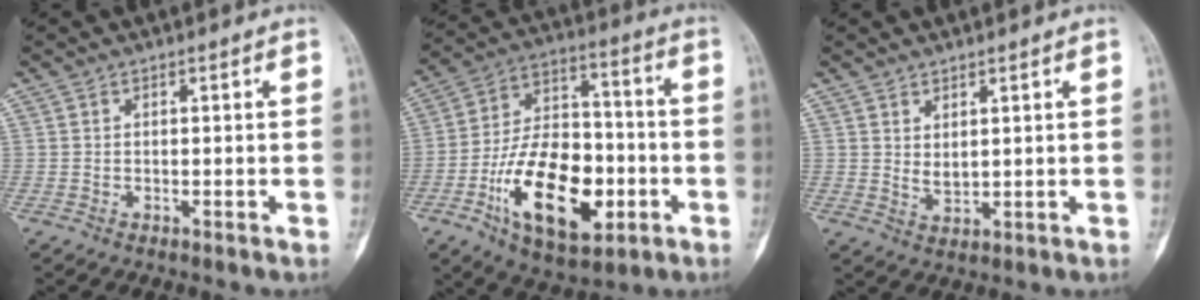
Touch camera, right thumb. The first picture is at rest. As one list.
[{"total": 21.5, "force": [-6.9, 11.9, 16.5], "torque": [-0.250, 0.035, -0.107]}, {"total": 2.7, "force": [1.2, 1.3, 2.0], "torque": [-0.032, -0.016, 0.028]}]